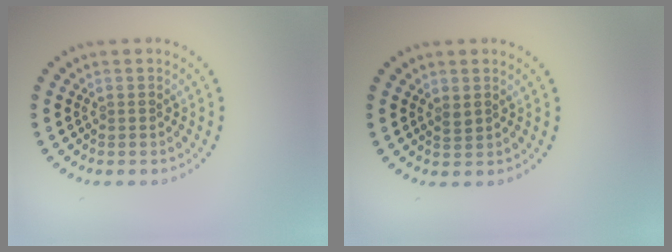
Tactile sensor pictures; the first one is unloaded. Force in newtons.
{"total": 0.9, "press": 0.8, "slide": 0.3}